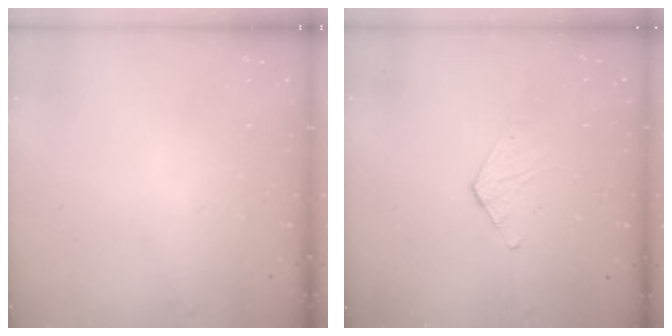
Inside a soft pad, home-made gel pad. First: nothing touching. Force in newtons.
{"total": 3.1, "press": 3.1, "slide": 0.3}